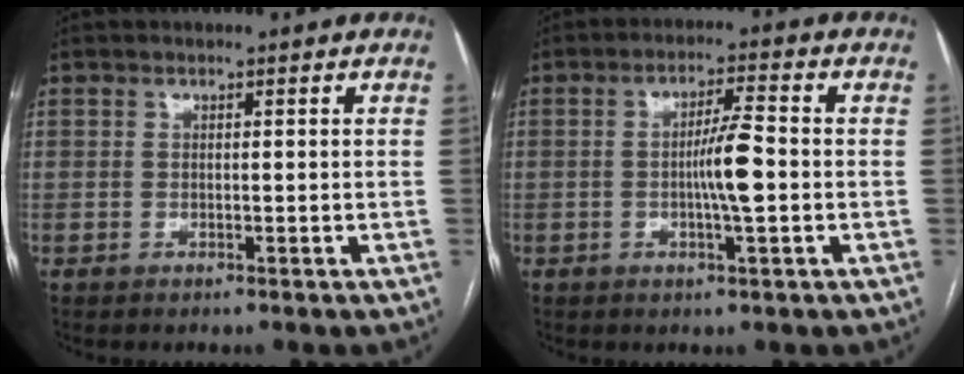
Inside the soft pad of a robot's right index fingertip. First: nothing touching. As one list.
[{"total": 6.0, "force": [-0.8, 0.3, 6.0], "torque": [-0.108, 0.001, -0.015]}]